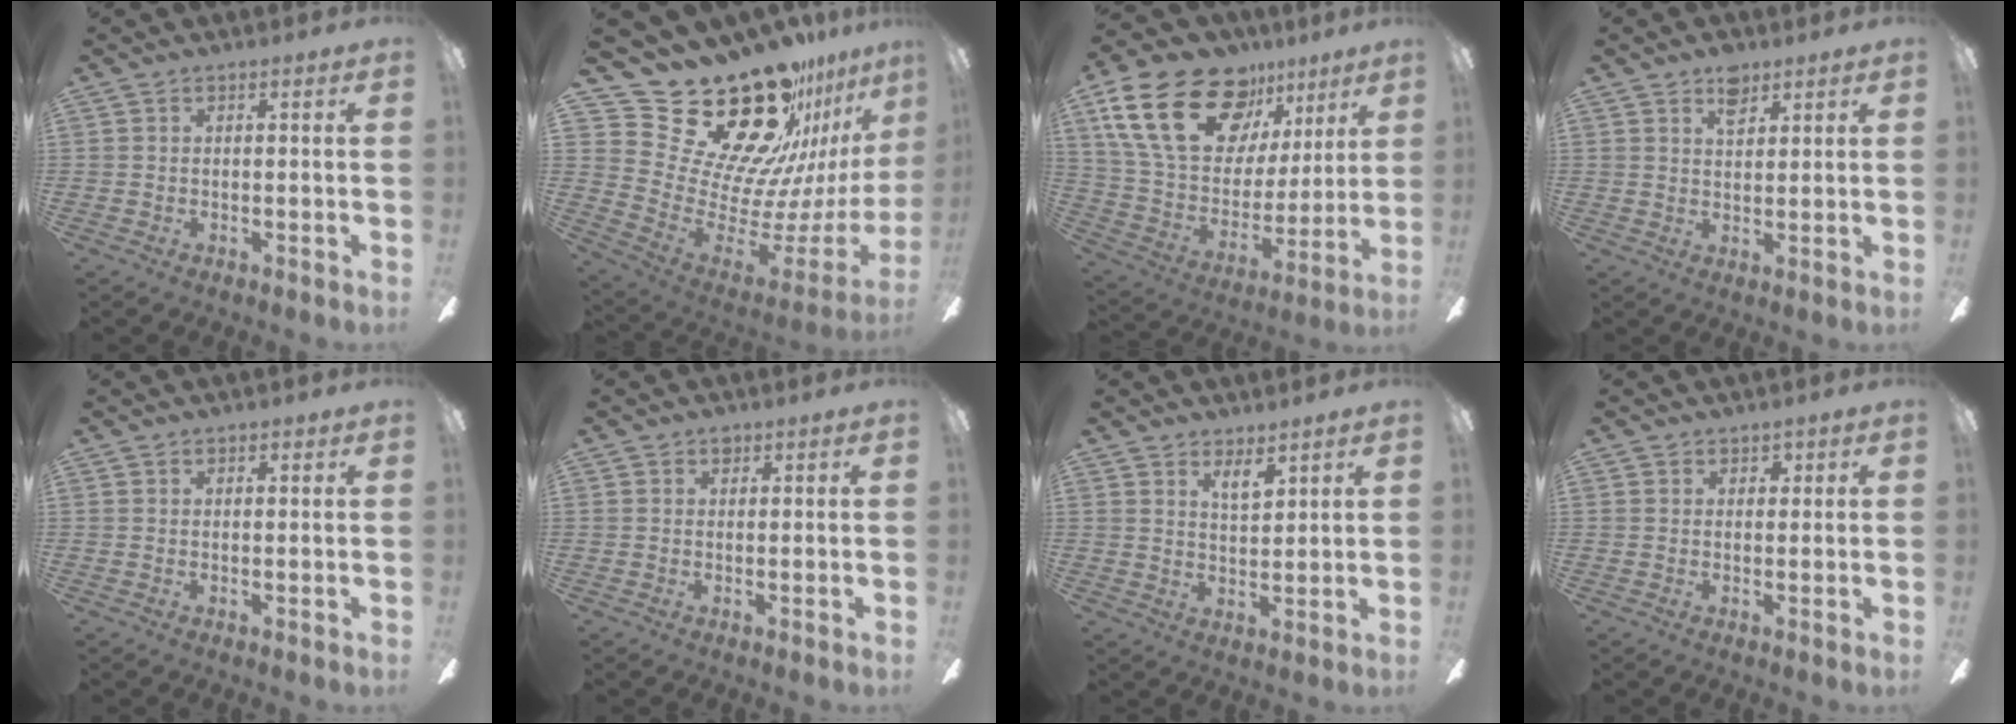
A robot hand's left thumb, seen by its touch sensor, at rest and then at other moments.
{"total": 32.2, "force": [22.1, 15.3, 17.7], "torque": [-0.270, -0.198, 0.447]}
{"total": 26.4, "force": [14.4, 15.7, 15.6], "torque": [-0.279, -0.069, 0.269]}
{"total": 5.2, "force": [3.4, 2.6, 2.8], "torque": [-0.039, -0.009, 0.058]}
{"total": 0.8, "force": [0.5, 0.4, 0.4], "torque": [-0.001, -0.001, 0.008]}
{"total": 1.3, "force": [0.8, 0.8, 0.6], "torque": [-0.005, -0.001, 0.013]}
{"total": 5.0, "force": [3.8, 1.7, 2.6], "torque": [-0.035, -0.021, 0.064]}
{"total": 1.6, "force": [1.1, 1.1, 0.2], "torque": [0.003, -0.001, 0.019]}